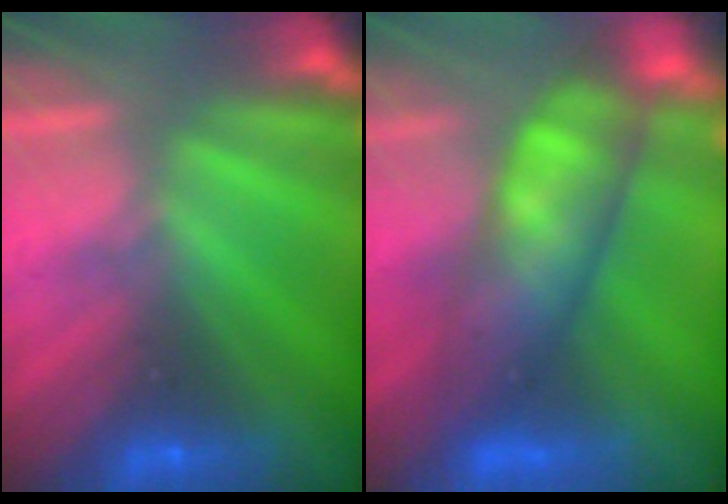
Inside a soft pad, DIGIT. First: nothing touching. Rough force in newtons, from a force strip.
{"total": 7.4}